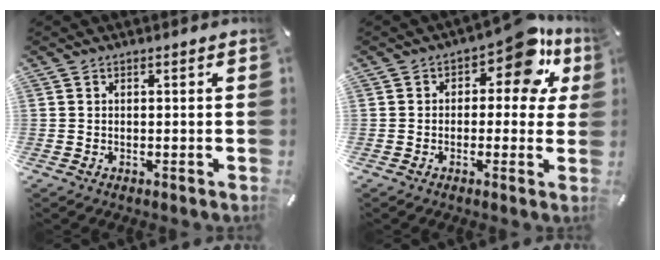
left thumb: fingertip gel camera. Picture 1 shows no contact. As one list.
[{"total": 11.6, "force": [5.5, 5.7, 8.5], "torque": [-0.109, -0.031, 0.090]}]